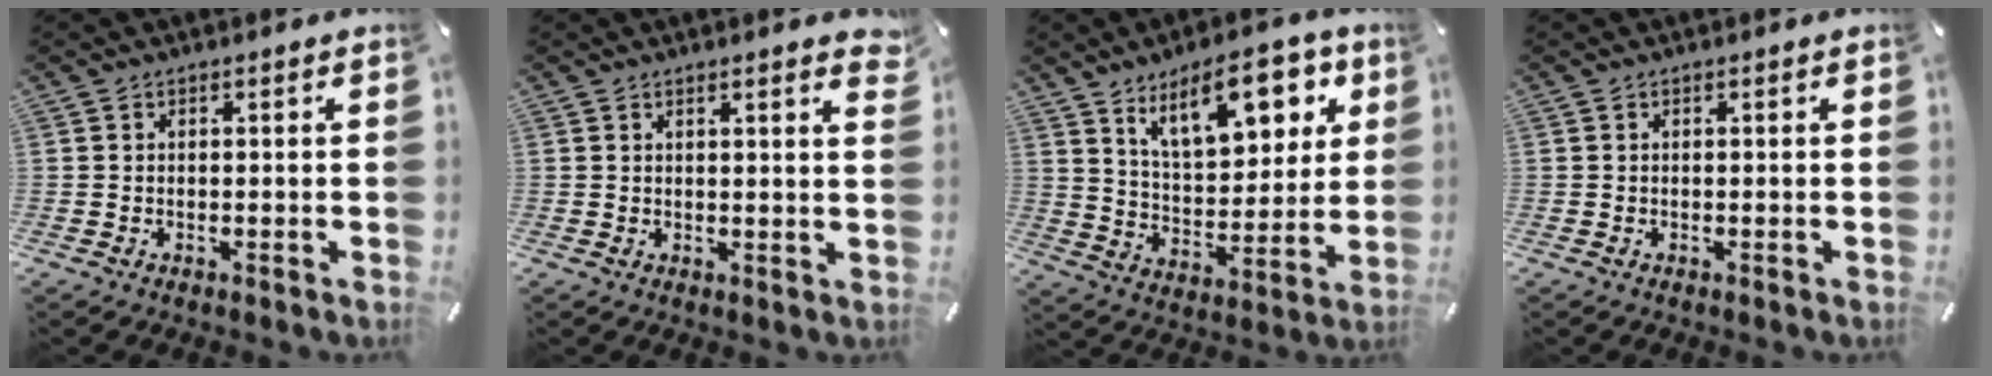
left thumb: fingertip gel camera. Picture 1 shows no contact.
{"total": 2.7, "force": [1.9, 0.4, 1.9], "torque": [-0.026, -0.011, 0.030]}
{"total": 17.3, "force": [10.0, 8.2, 11.5], "torque": [-0.167, -0.039, 0.167]}
{"total": 0.0}